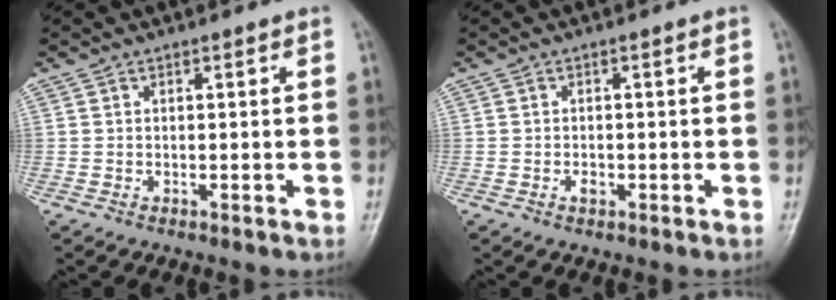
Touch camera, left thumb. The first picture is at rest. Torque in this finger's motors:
{"motor_torque": [-0.08, -0.02, 0.11, -0.05, 0.00]}